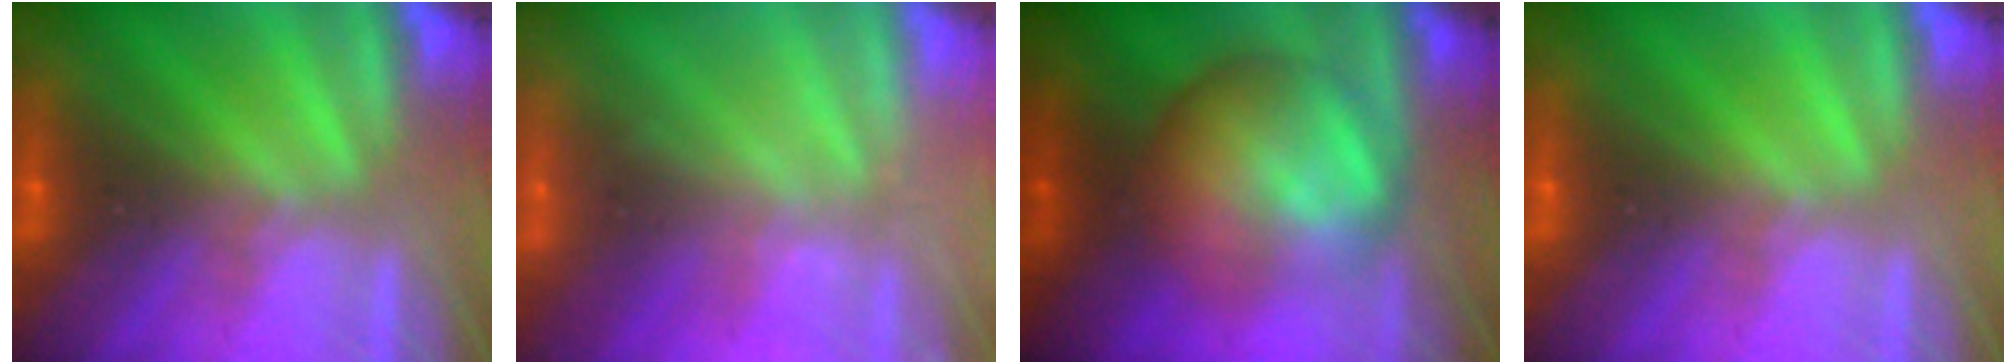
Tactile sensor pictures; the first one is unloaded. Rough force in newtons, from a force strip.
{"total": 2.1}
{"total": 7.6}
{"total": 0.0}